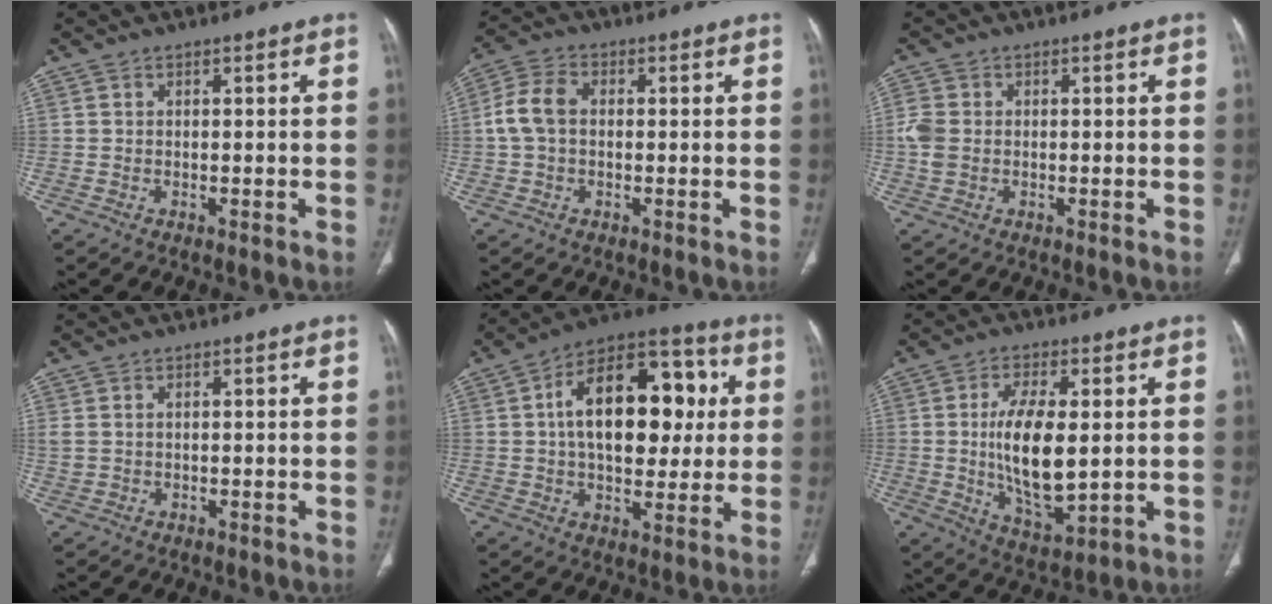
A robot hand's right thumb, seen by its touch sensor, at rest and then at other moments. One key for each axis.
{"total": 6.6, "fx": 0.2, "fy": 4.6, "fz": 4.7, "tx": -0.100, "ty": 0.021, "tz": -0.002}
{"total": 4.0, "fx": -0.1, "fy": 3.1, "fz": 2.6, "tx": -0.075, "ty": 0.004, "tz": -0.004}
{"total": 2.4, "fx": 0.5, "fy": 1.7, "fz": 1.6, "tx": -0.051, "ty": 0.010, "tz": 0.016}
{"total": 21.2, "fx": 3.3, "fy": 12.4, "fz": 16.9, "tx": -0.224, "ty": 0.023, "tz": 0.046}
{"total": 13.6, "fx": 0.4, "fy": 5.9, "fz": 12.3, "tx": -0.217, "ty": -0.020, "tz": 0.017}